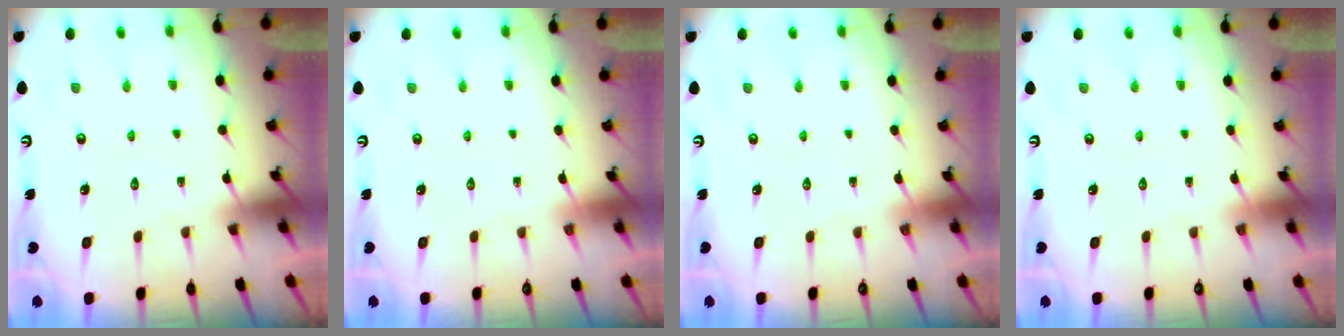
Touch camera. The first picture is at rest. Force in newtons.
{"total": 0.0}
{"total": 0.0}
{"total": 0.0}